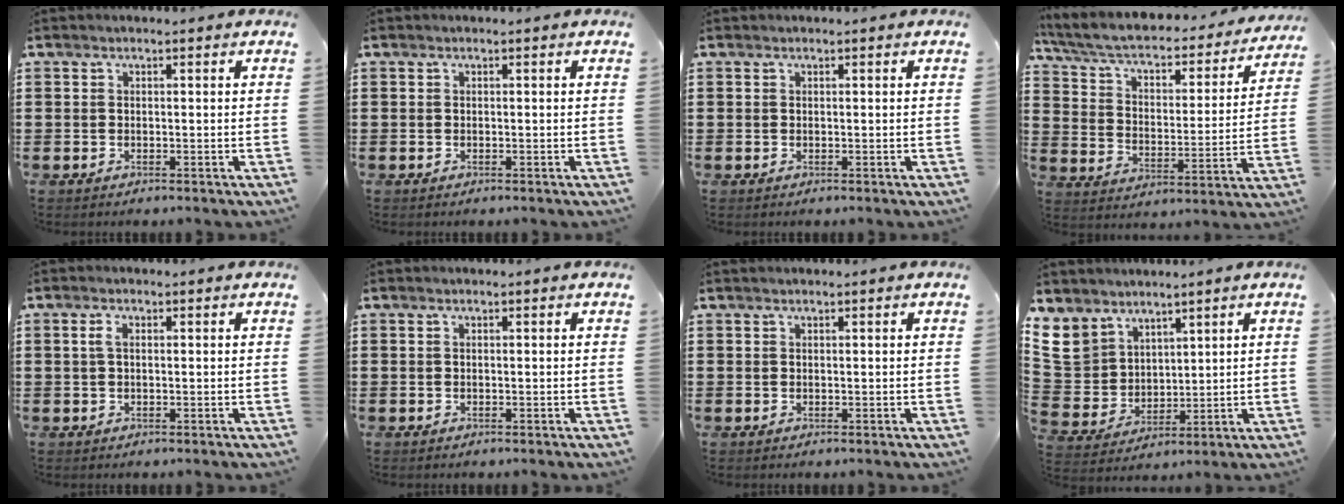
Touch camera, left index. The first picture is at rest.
{"total": 0.0}
{"total": 0.0}
{"total": 5.0, "force": [3.8, 1.6, 2.8], "torque": [-0.072, -0.033, 0.060]}
{"total": 1.8, "force": [0.4, 0.8, 1.5], "torque": [-0.033, 0.006, 0.005]}
{"total": 0.0}
{"total": 0.0}
{"total": 7.4, "force": [5.1, 5.3, 1.1], "torque": [-0.068, -0.022, 0.101]}